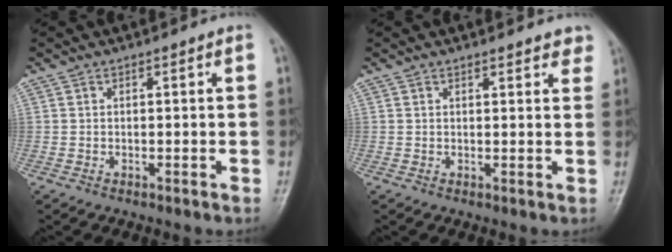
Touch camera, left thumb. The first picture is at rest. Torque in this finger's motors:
{"motor_torque": [-0.01, 0.01, -0.04, 0.06, 0.08]}